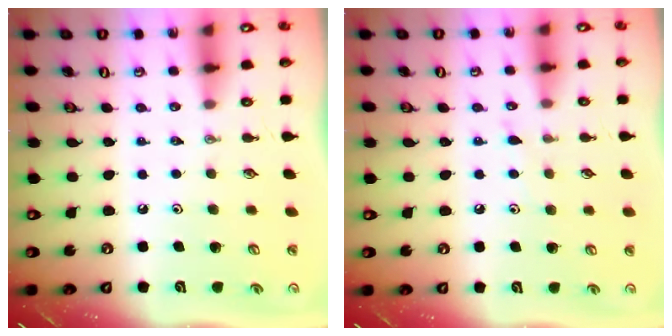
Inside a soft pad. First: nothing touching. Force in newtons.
{"total": 5.7, "press": 5.7, "slide": 0.6}